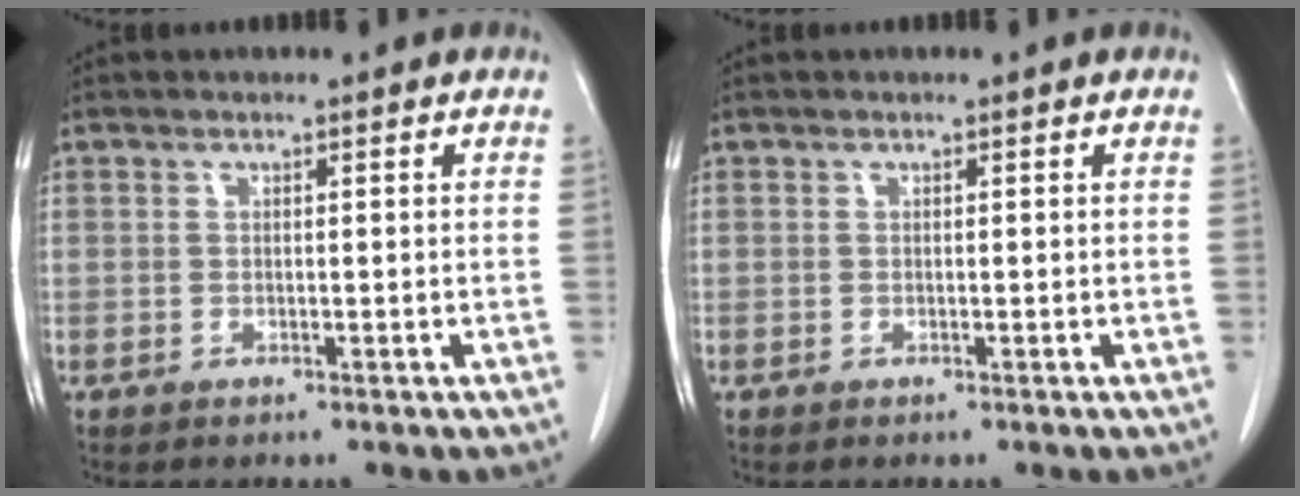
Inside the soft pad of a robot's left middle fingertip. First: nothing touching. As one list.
[{"total": 0.0}]